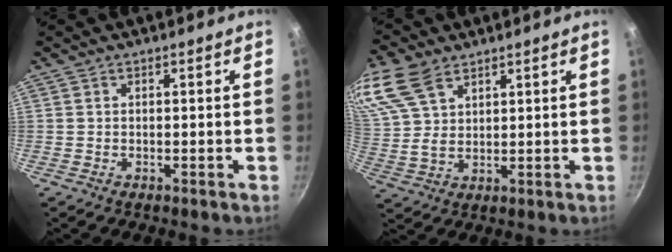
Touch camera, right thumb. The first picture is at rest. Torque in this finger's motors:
{"motor_torque": [-0.32, 1.03, 1.73, 1.04, 0.24]}